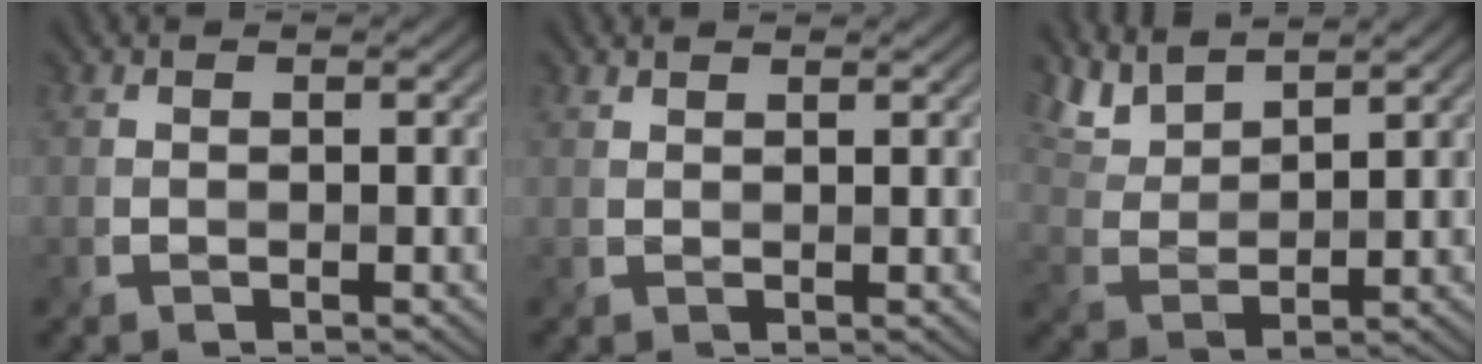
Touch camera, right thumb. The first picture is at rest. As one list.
[{"total": 1.0, "force": [1.0, 0.1, 0.2], "torque": [-0.013, 0.001, 0.023]}, {"total": 5.8, "force": [4.9, 1.4, 2.8], "torque": [-0.076, 0.008, 0.103]}]